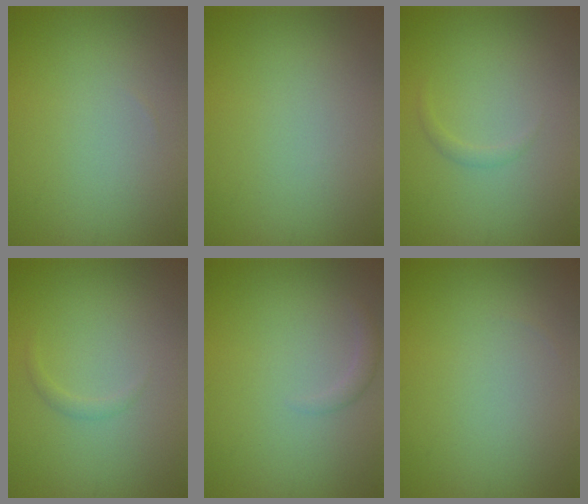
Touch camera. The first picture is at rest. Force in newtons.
{"total": 0.0}
{"total": 0.7, "press": 0.7, "slide": 0.1}
{"total": 0.7, "press": 0.7, "slide": 0.1}
{"total": 1.0, "press": 0.9, "slide": 0.1}
{"total": 0.0}